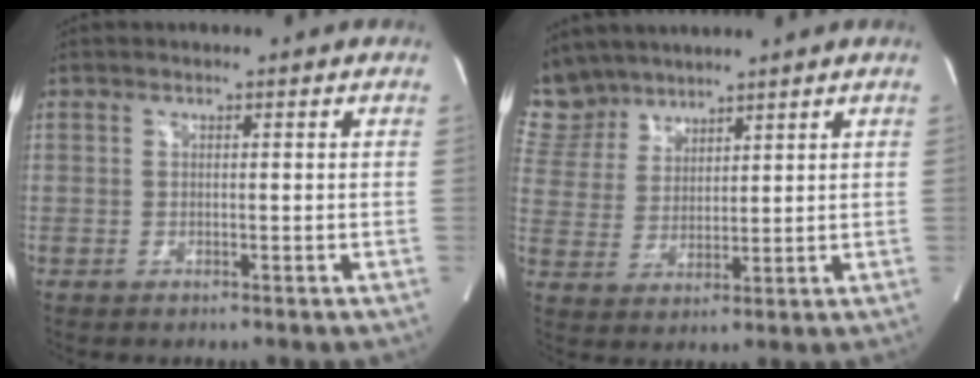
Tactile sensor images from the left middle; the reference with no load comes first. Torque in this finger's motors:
{"motor_torque": [0.65, -0.68, 0.11, -0.04]}